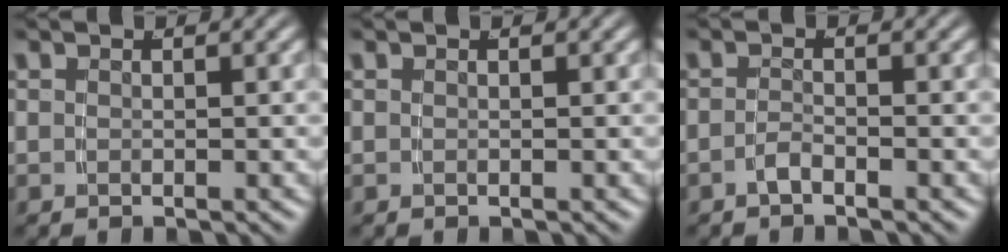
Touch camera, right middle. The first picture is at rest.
{"total": 0.0}
{"total": 1.4, "force": [-1.3, -0.3, 0.4], "torque": [-0.008, -0.001, -0.026]}